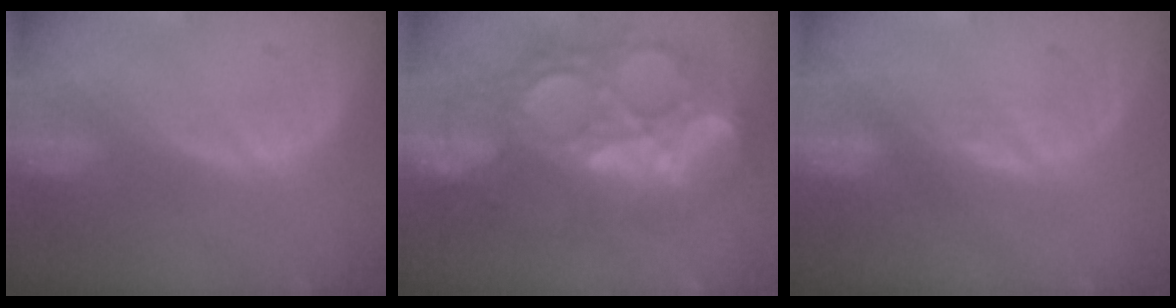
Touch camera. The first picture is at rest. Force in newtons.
{"total": 13.6, "press": 13.5, "slide": 1.5}
{"total": 1.4, "press": 1.4, "slide": 0.3}